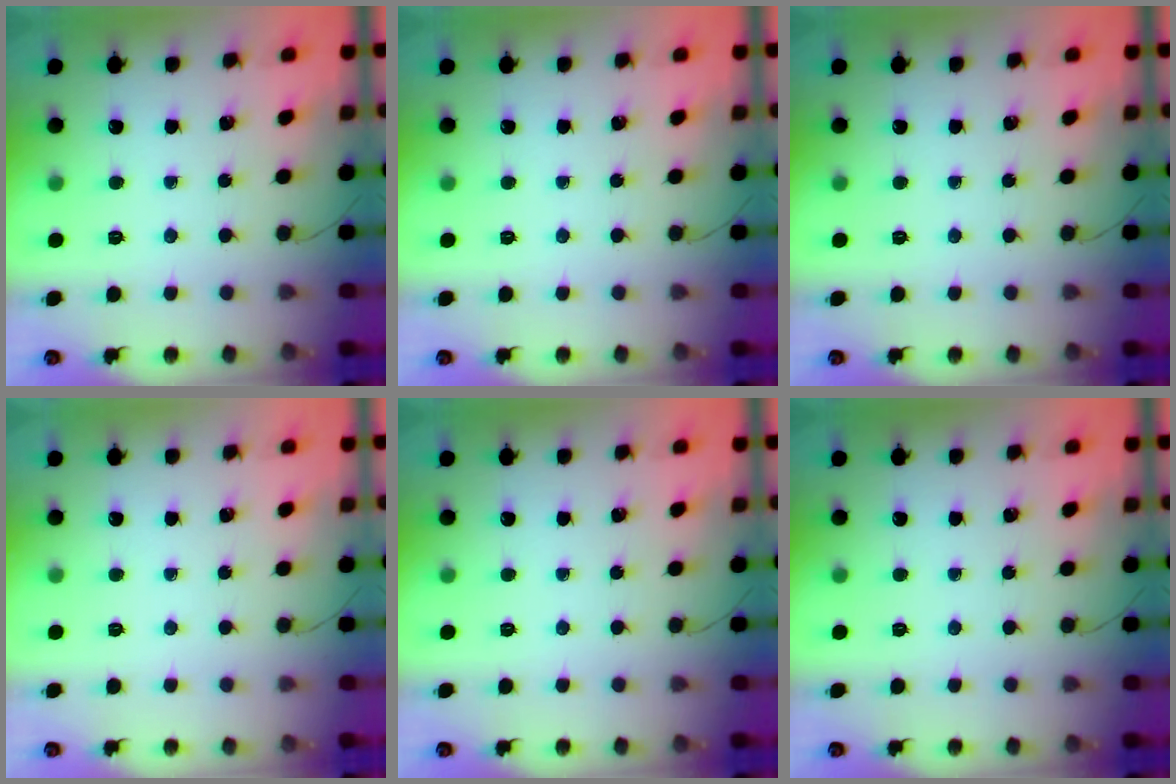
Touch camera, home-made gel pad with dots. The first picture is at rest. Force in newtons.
{"total": 0.0}
{"total": 0.0}
{"total": 0.0}
{"total": 0.0}
{"total": 0.0}